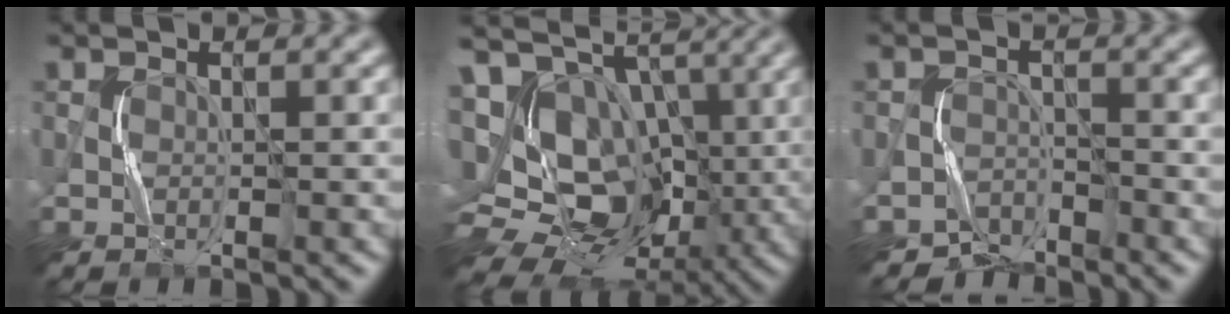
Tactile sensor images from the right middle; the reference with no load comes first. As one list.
[{"total": 14.8, "force": [0.9, 11.3, 9.5], "torque": [-0.197, -0.005, 0.037]}, {"total": 2.7, "force": [-2.4, 0.9, -0.8], "torque": [0.026, 0.004, -0.047]}]